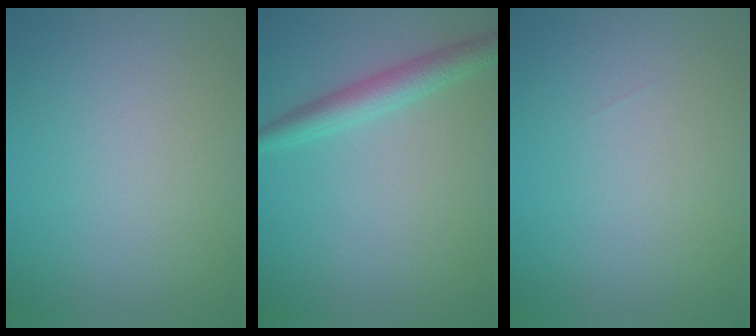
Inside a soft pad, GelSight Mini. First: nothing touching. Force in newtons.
{"total": 2.8, "press": 2.8, "slide": 0.1}
{"total": 0.0}